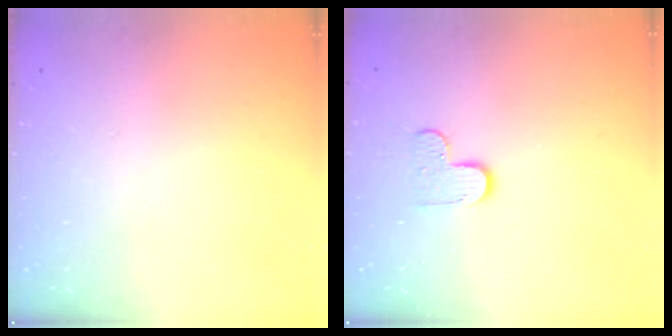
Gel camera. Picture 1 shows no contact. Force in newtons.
{"total": 5.8, "press": 5.8, "slide": 0.4}